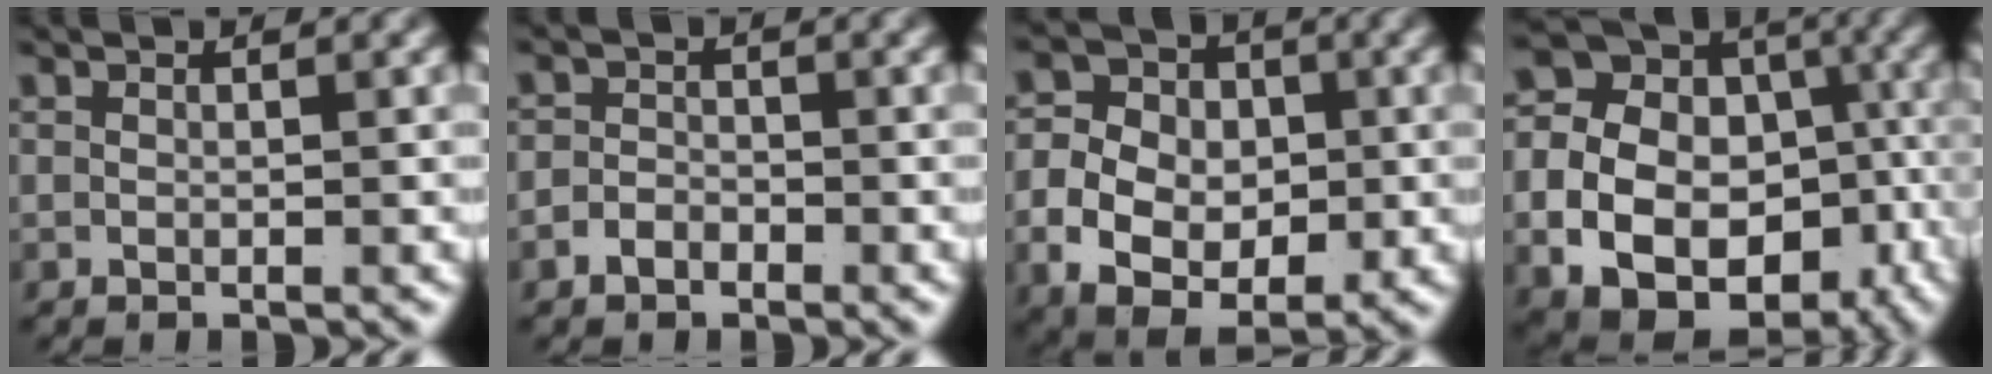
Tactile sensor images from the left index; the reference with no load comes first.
{"total": 1.8, "force": [-1.4, 1.0, 0.2], "torque": [0.001, -0.009, -0.026]}
{"total": 12.3, "force": [-2.9, 9.9, 6.7], "torque": [-0.134, -0.045, -0.038]}
{"total": 20.3, "force": [-3.1, 17.2, 10.3], "torque": [-0.226, -0.059, -0.054]}